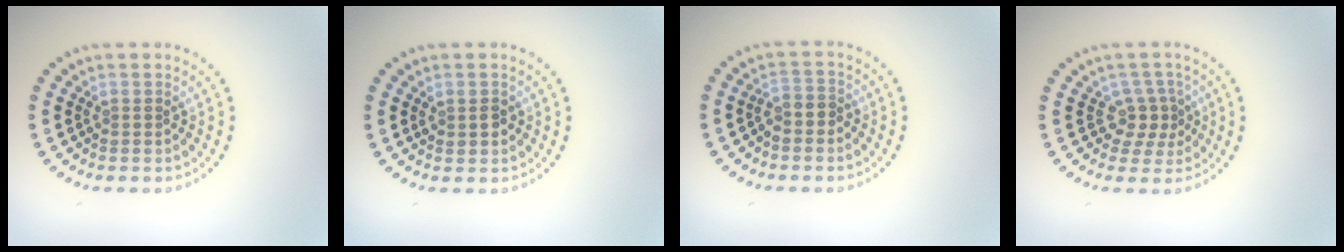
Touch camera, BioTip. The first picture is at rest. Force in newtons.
{"total": 1.4, "press": 1.3, "slide": 0.3}
{"total": 1.3, "press": 1.0, "slide": 0.8}
{"total": 2.5, "press": 2.0, "slide": 1.5}